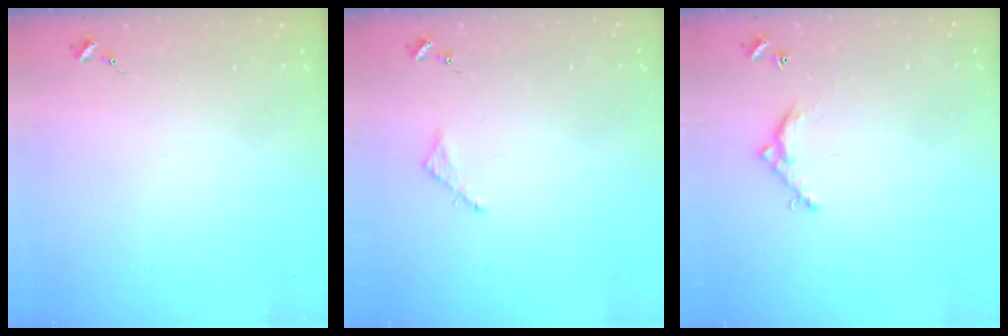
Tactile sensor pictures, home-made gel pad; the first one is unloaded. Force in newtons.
{"total": 2.5, "press": 2.5, "slide": 0.2}
{"total": 5.5, "press": 5.5, "slide": 0.3}